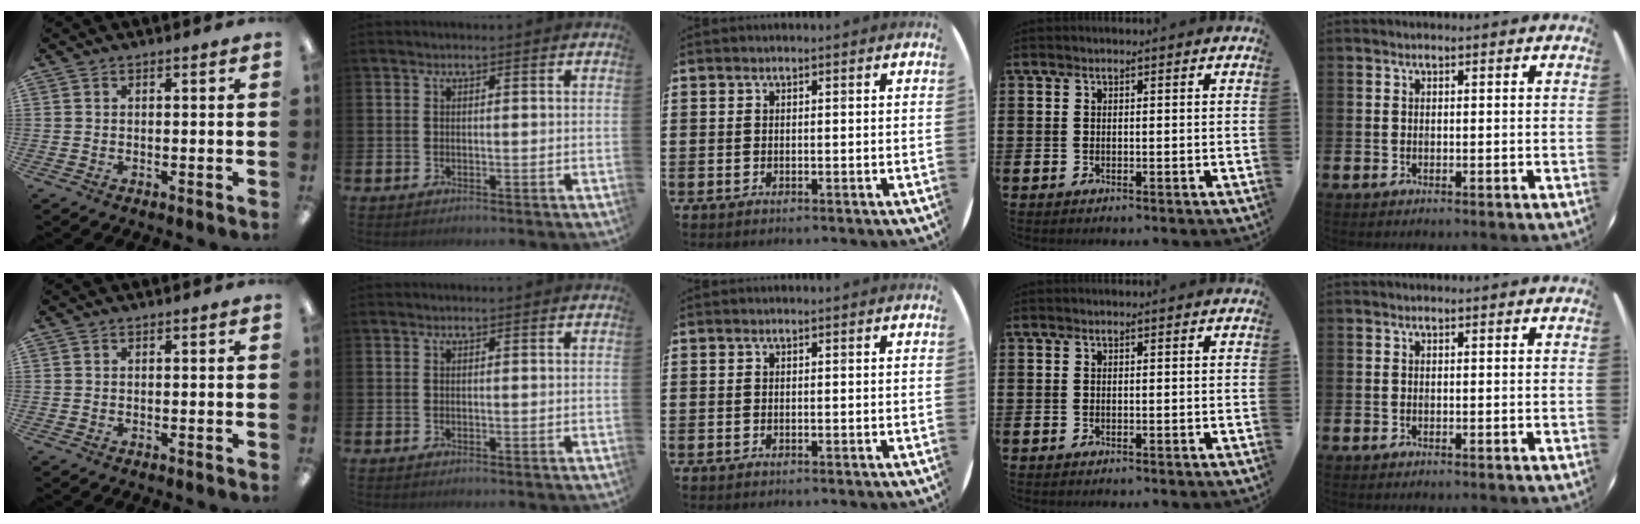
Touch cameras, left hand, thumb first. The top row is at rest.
{}